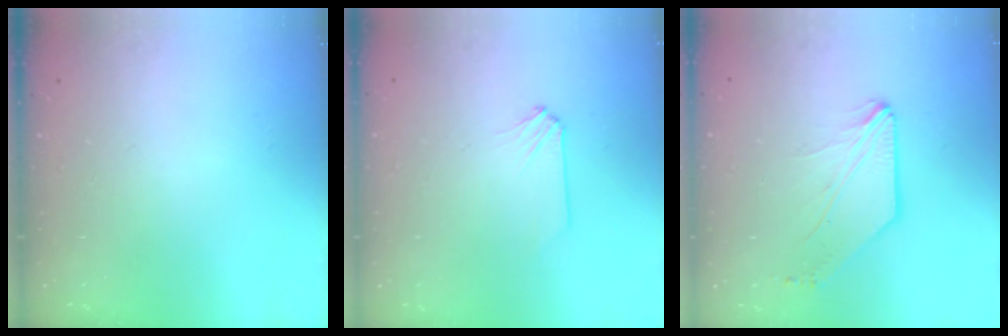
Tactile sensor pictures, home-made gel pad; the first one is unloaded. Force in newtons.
{"total": 0.0}
{"total": 1.7, "press": 1.7, "slide": 0.3}